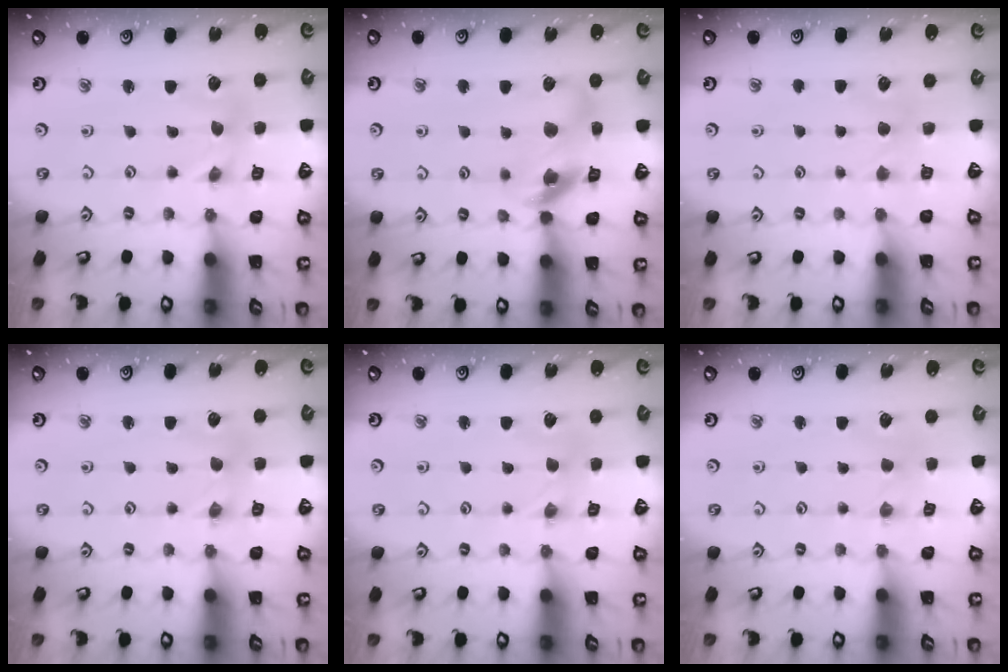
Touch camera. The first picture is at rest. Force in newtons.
{"total": 13.8, "press": 13.7, "slide": 1.7}
{"total": 1.9, "press": 1.8, "slide": 0.4}
{"total": 1.1, "press": 1.1, "slide": 0.2}
{"total": 0.0}
{"total": 0.6, "press": 0.6, "slide": 0.1}